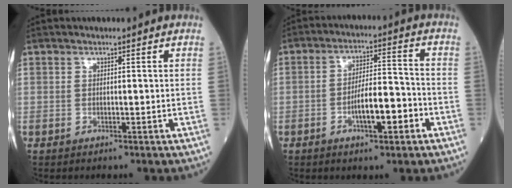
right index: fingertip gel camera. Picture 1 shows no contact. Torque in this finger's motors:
{"motor_torque": [0.99, -0.47, 0.59, 0.16]}